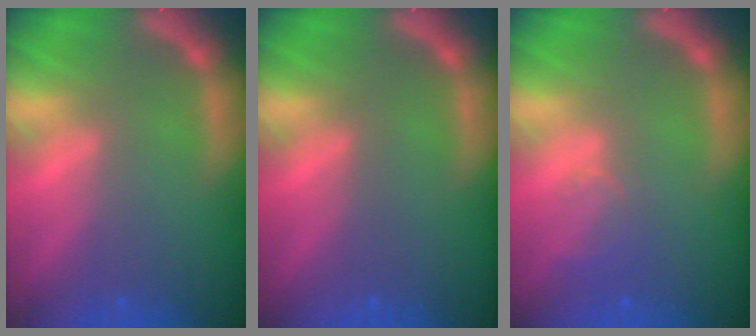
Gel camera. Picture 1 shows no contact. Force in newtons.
{"total": 0.0}
{"total": 2.0}